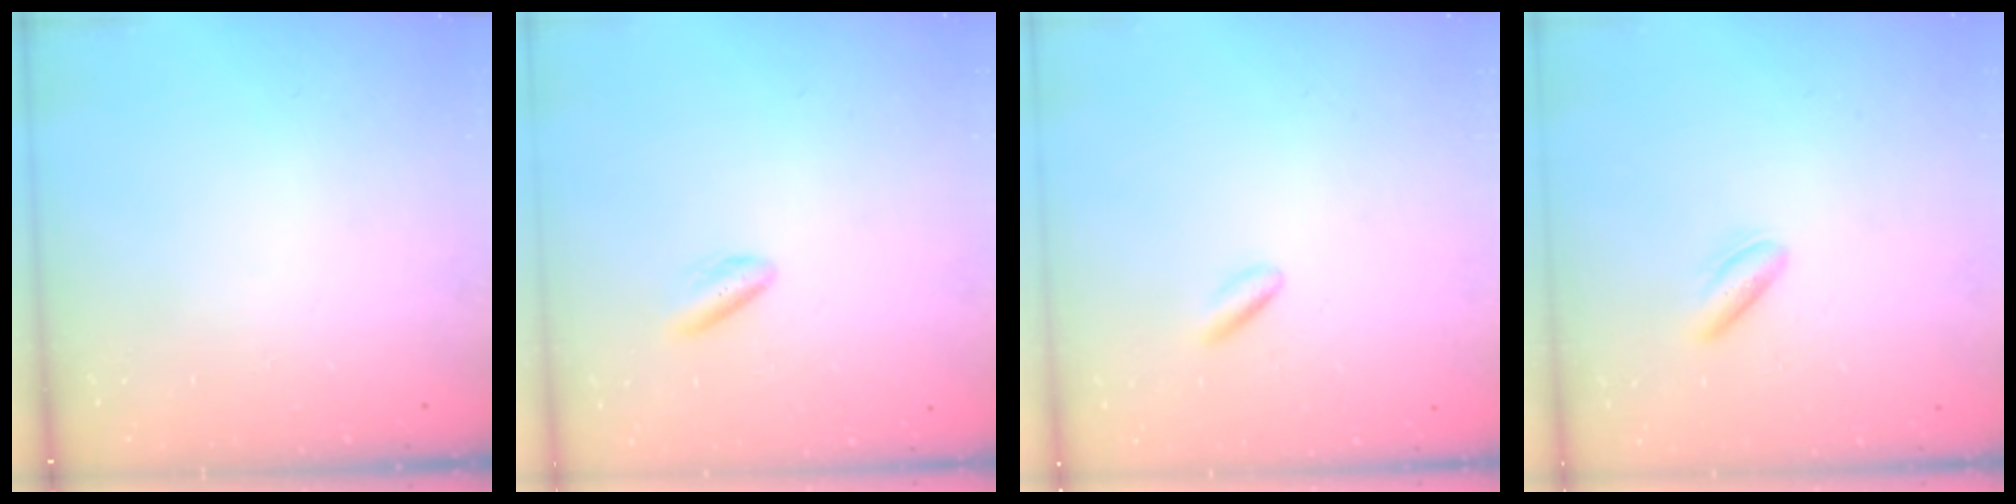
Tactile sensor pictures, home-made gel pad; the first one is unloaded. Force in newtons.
{"total": 2.8, "press": 2.5, "slide": 1.3}
{"total": 0.8, "press": 0.7, "slide": 0.4}
{"total": 2.4, "press": 2.2, "slide": 0.9}